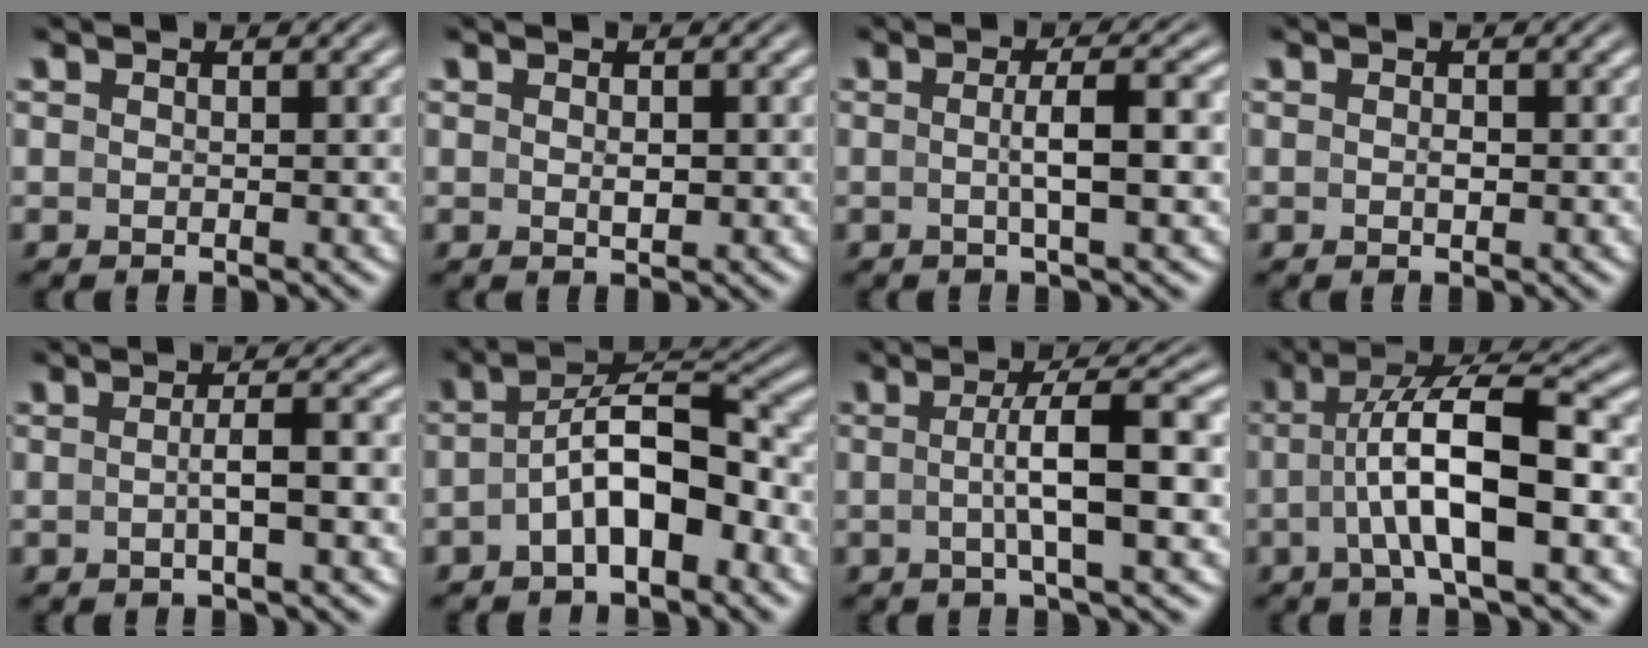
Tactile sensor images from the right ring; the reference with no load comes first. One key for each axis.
{"total": 0.8, "fx": 0.0, "fy": 0.2, "fz": 0.8, "tx": -0.017, "ty": -0.009, "tz": 0.007}
{"total": 2.8, "fx": -0.4, "fy": -0.4, "fz": 2.8, "tx": -0.043, "ty": 0.002, "tz": -0.008}
{"total": 0.5, "fx": -0.1, "fy": 0.3, "fz": 0.4, "tx": -0.012, "ty": -0.003, "tz": 0.000}
{"total": 2.3, "fx": -0.8, "fy": -0.4, "fz": 2.1, "tx": -0.027, "ty": 0.005, "tz": -0.017}
{"total": 5.8, "fx": -2.1, "fy": 3.0, "fz": 4.5, "tx": -0.079, "ty": -0.008, "tz": -0.030}
{"total": 4.5, "fx": -0.4, "fy": -0.2, "fz": 4.5, "tx": -0.068, "ty": 0.003, "tz": -0.007}
{"total": 7.4, "fx": -0.2, "fy": 2.8, "fz": 6.9, "tx": -0.121, "ty": -0.002, "tz": -0.005}